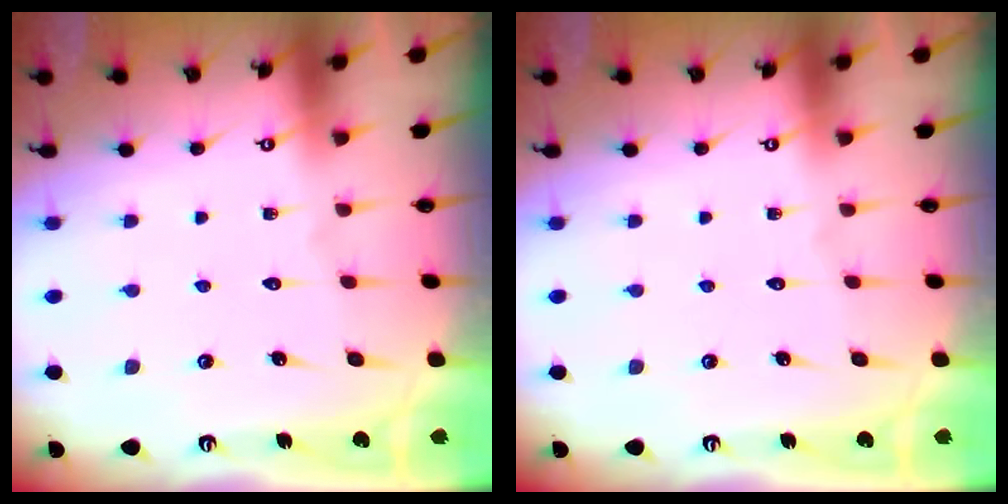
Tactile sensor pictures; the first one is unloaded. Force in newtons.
{"total": 0.0}